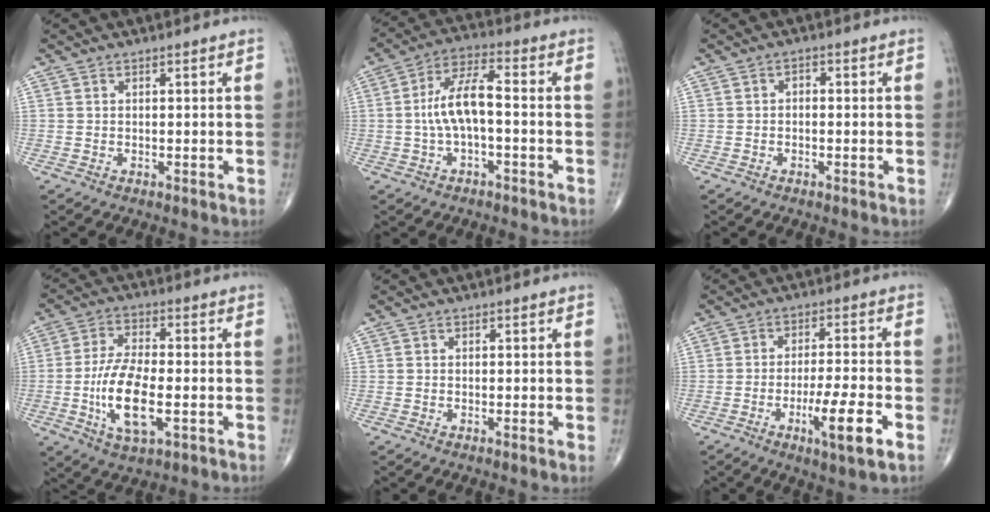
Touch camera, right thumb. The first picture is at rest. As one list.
[{"total": 8.8, "force": [-0.9, 3.3, 8.1], "torque": [-0.166, 0.035, -0.021]}, {"total": 1.3, "force": [-0.2, 0.9, 0.9], "torque": [-0.005, 0.008, -0.009]}, {"total": 12.3, "force": [-2.9, 5.2, 10.8], "torque": [-0.208, 0.007, -0.052]}, {"total": 0.7, "force": [-0.2, 0.0, 0.7], "torque": [-0.019, -0.003, -0.005]}, {"total": 9.9, "force": [-4.0, 1.4, 8.9], "torque": [-0.155, 0.007, -0.065]}]